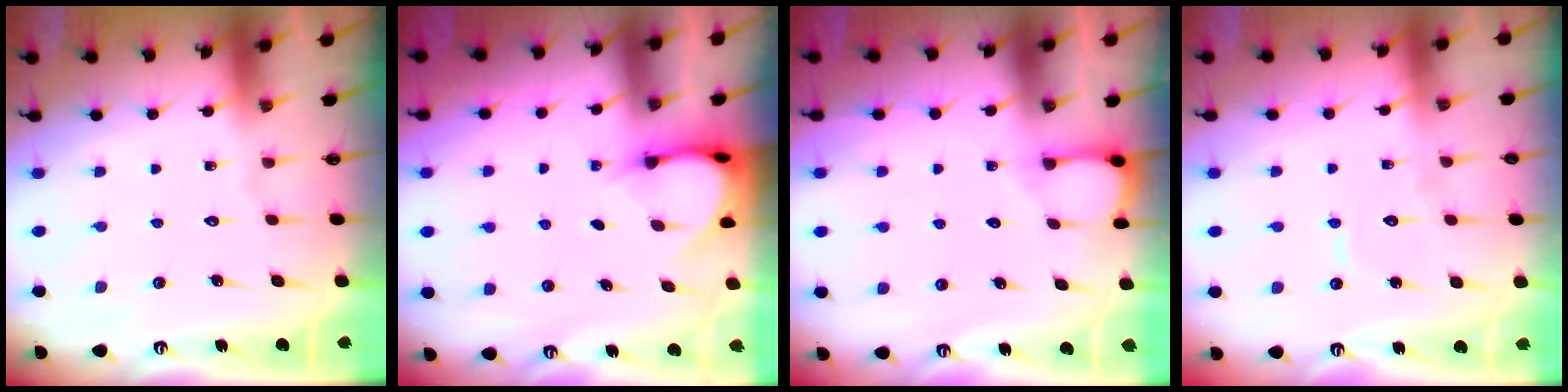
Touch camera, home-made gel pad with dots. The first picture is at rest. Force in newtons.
{"total": 3.9, "press": 3.9, "slide": 0.3}
{"total": 3.6, "press": 3.6, "slide": 0.4}
{"total": 4.8, "press": 4.7, "slide": 0.3}